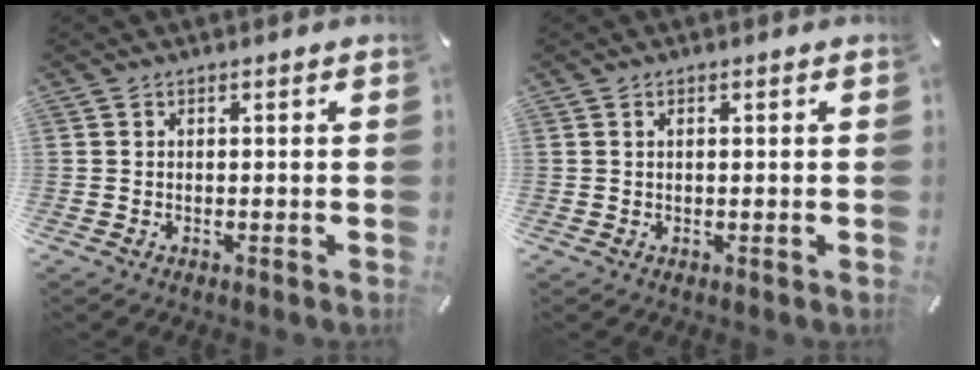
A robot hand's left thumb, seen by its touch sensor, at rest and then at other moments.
{"total": 0.7, "force": [0.2, 0.3, 0.6], "torque": [-0.012, 0.002, 0.002]}